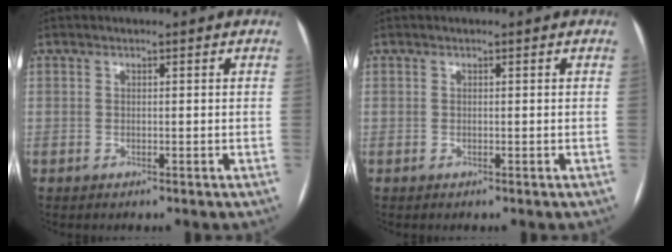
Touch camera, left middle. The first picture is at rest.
{"total": 0.0}